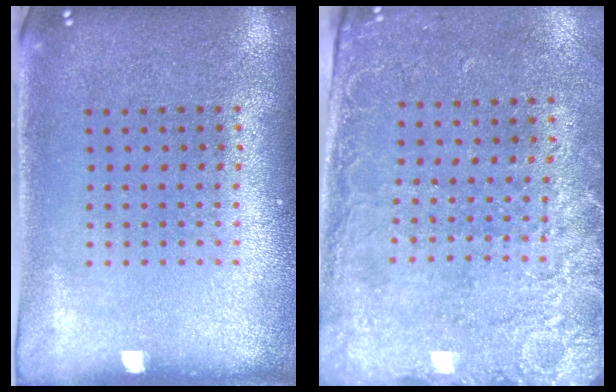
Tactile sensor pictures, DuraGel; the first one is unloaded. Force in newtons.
{"total": 2.6, "press": 2.1, "slide": 1.4}